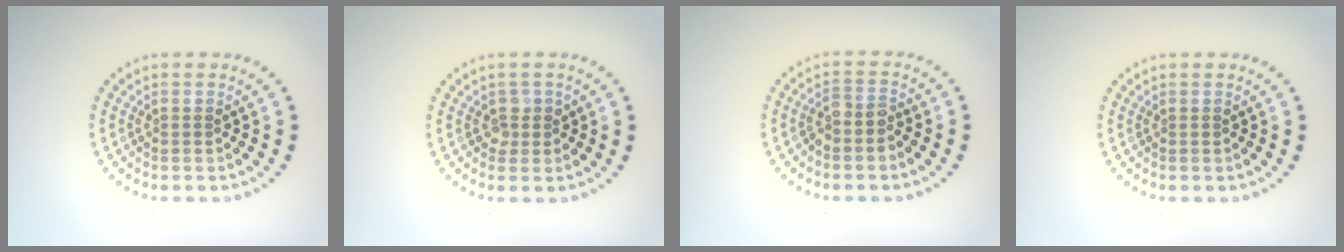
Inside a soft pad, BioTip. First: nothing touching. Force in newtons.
{"total": 1.3, "press": 1.2, "slide": 0.7}
{"total": 1.9, "press": 1.6, "slide": 1.0}
{"total": 0.0}